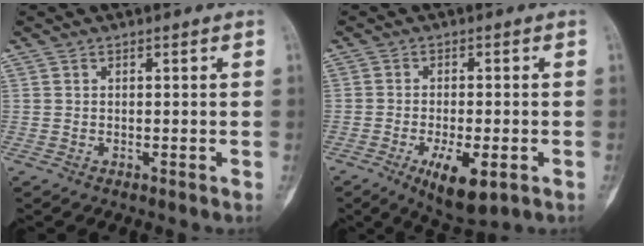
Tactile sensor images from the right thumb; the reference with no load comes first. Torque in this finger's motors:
{"motor_torque": [1.17, 1.04, 0.68, -0.86, 0.02]}